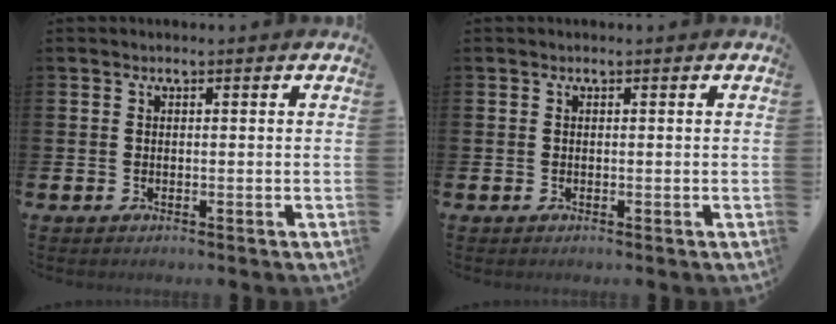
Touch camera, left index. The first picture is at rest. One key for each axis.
{"total": 0.0}